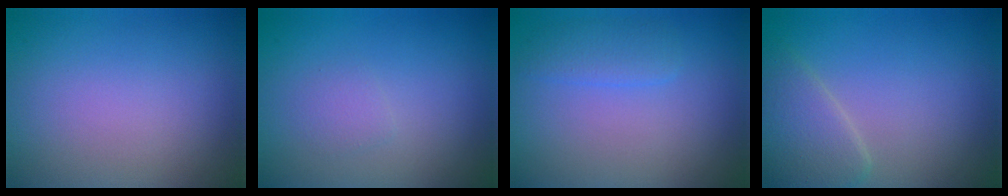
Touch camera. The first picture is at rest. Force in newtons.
{"total": 1.0, "press": 1.0, "slide": 0.1}
{"total": 1.9, "press": 1.9, "slide": 0.2}
{"total": 3.3, "press": 3.3, "slide": 0.3}